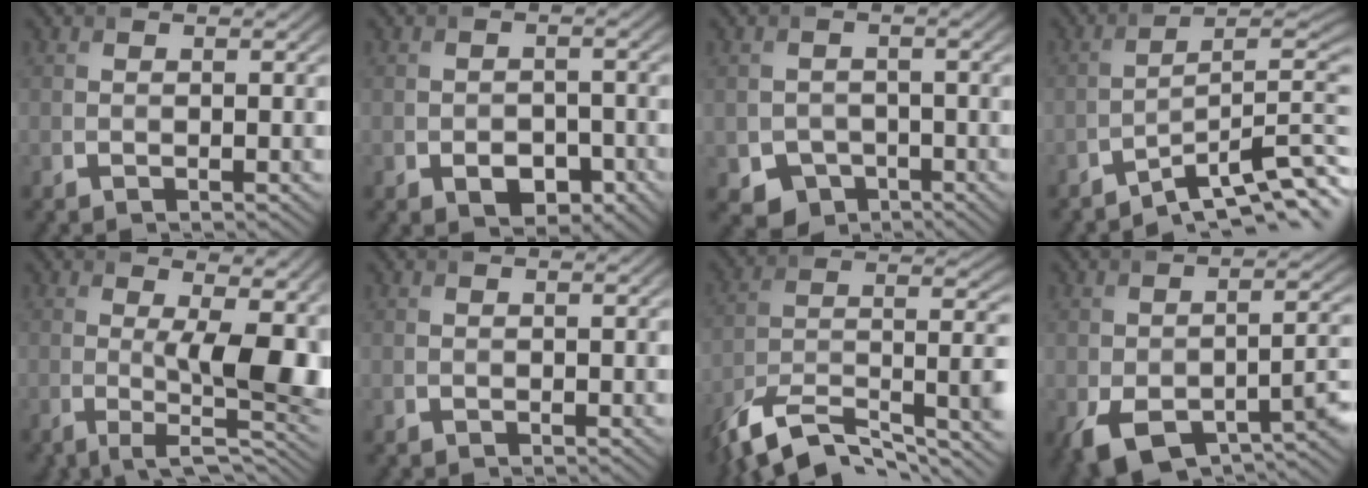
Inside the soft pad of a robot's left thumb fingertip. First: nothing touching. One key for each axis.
{"total": 3.4, "fx": -1.6, "fy": 2.3, "fz": 1.9, "tx": -0.027, "ty": -0.005, "tz": -0.024}
{"total": 3.9, "fx": -2.1, "fy": 3.1, "fz": 1.2, "tx": -0.025, "ty": -0.013, "tz": -0.037}
{"total": 9.3, "fx": -6.2, "fy": 1.8, "fz": 6.6, "tx": -0.089, "ty": 0.004, "tz": -0.101}
{"total": 10.3, "fx": 0.2, "fy": 2.8, "fz": 9.9, "tx": -0.156, "ty": -0.009, "tz": 0.004}
{"total": 0.0}
{"total": 13.8, "fx": -9.3, "fy": 5.5, "fz": 8.6, "tx": -0.175, "ty": -0.010, "tz": -0.169}
{"total": 11.0, "fx": -6.0, "fy": 5.5, "fz": 7.5, "tx": -0.123, "ty": -0.042, "tz": -0.086}